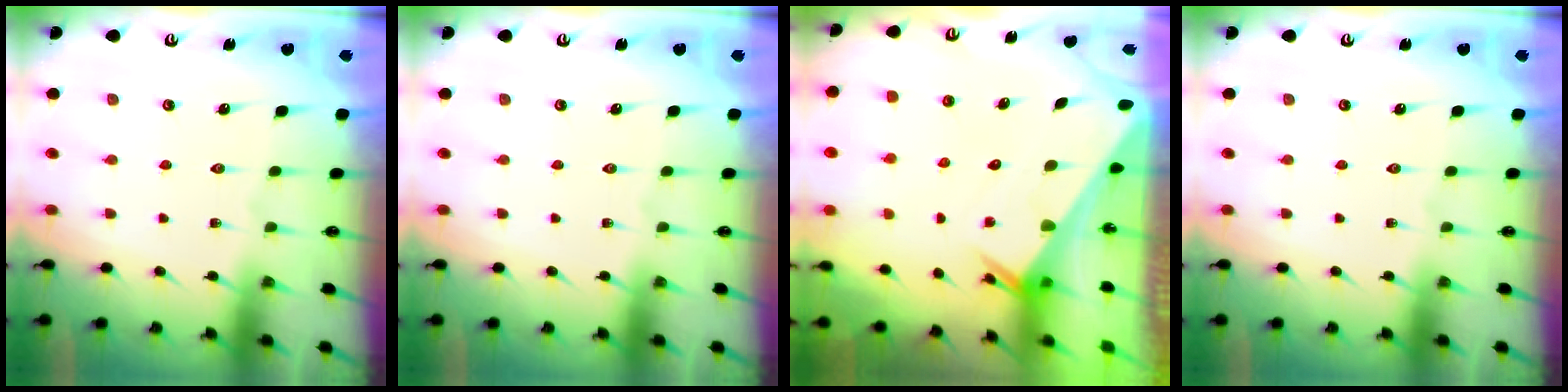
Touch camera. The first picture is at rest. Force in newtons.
{"total": 0.0}
{"total": 2.4, "press": 2.4, "slide": 0.1}
{"total": 0.0}